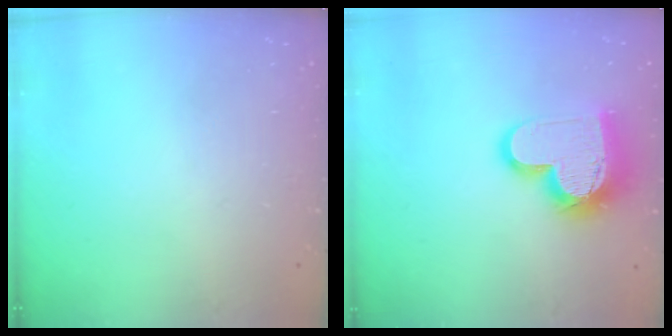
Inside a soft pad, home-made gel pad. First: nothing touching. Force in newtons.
{"total": 18.9, "press": 18.9, "slide": 1.4}